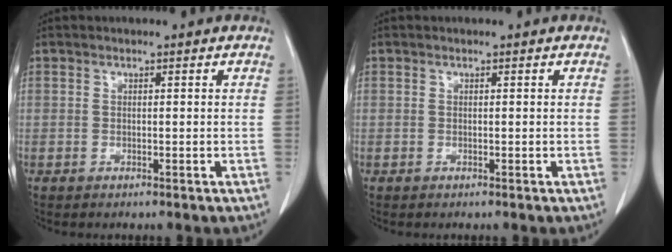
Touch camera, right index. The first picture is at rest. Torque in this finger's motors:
{"motor_torque": [0.00, 0.00, 0.01, 0.00]}